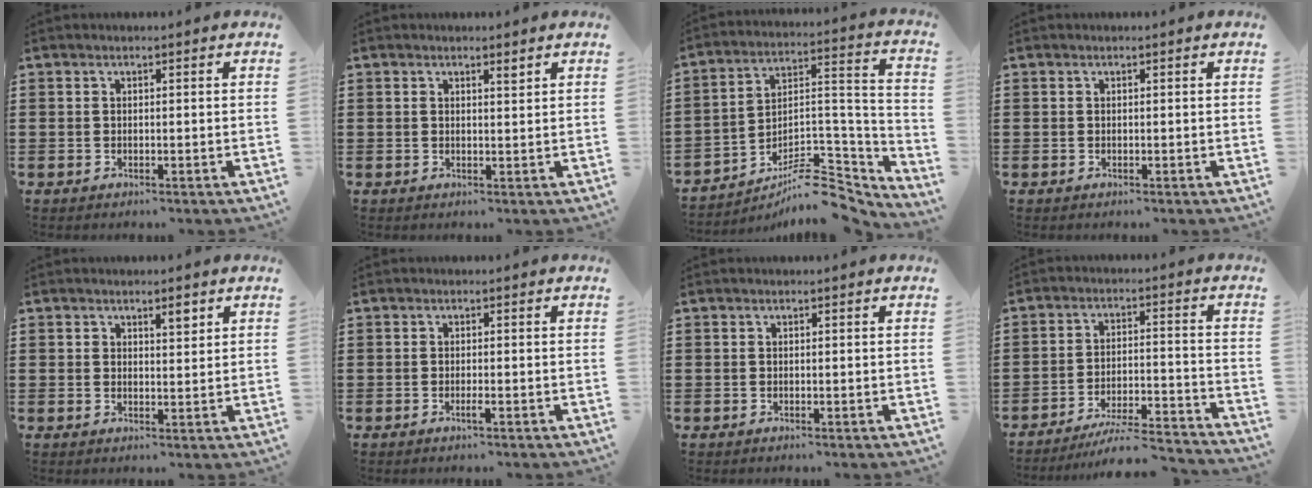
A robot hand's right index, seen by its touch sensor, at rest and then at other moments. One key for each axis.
{"total": 1.1, "fx": 0.8, "fy": 0.2, "fz": 0.7, "tx": -0.007, "ty": -0.003, "tz": 0.013}
{"total": 9.8, "fx": -7.5, "fy": 3.5, "fz": 5.3, "tx": -0.073, "ty": 0.026, "tz": -0.138}
{"total": 0.0}
{"total": 2.3, "fx": 1.6, "fy": 1.0, "fz": 1.4, "tx": -0.013, "ty": -0.003, "tz": 0.024}
{"total": 1.2, "fx": -0.6, "fy": 0.0, "fz": 1.0, "tx": -0.026, "ty": -0.007, "tz": -0.013}
{"total": 0.0}
{"total": 6.7, "fx": -6.2, "fy": 0.6, "fz": 2.6, "tx": -0.044, "ty": 0.001, "tz": -0.117}